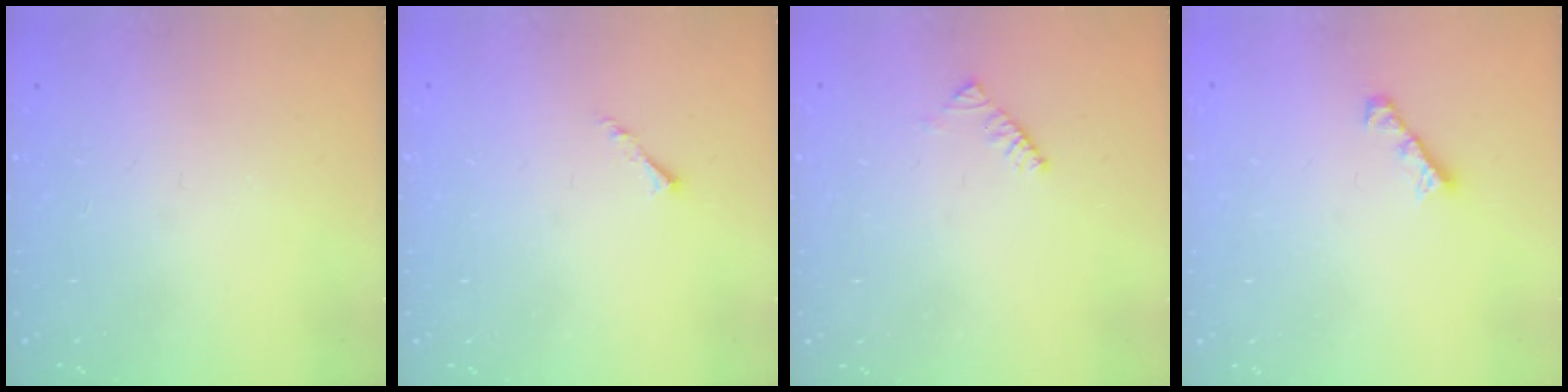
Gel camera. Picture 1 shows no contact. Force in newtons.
{"total": 1.1, "press": 1.0, "slide": 0.3}
{"total": 2.9, "press": 2.9, "slide": 0.5}
{"total": 3.0, "press": 3.0, "slide": 0.3}